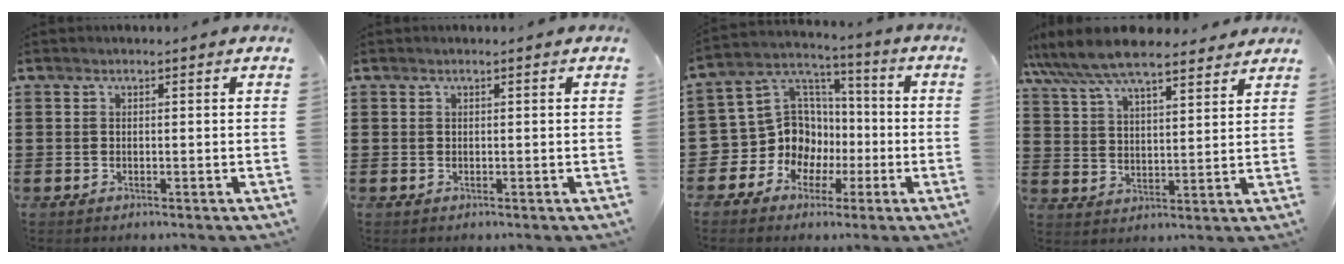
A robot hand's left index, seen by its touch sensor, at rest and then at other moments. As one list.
[{"total": 0.0}, {"total": 11.3, "force": [-1.9, 10.5, 3.9], "torque": [-0.136, -0.004, -0.031]}, {"total": 8.2, "force": [7.4, 1.4, 3.2], "torque": [-0.089, -0.025, 0.133]}]